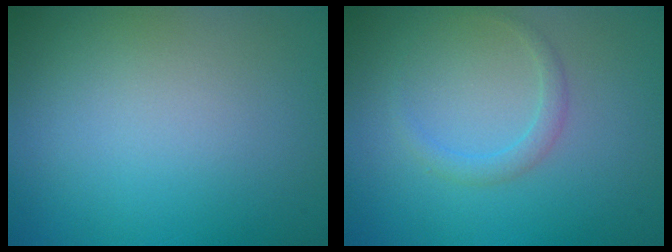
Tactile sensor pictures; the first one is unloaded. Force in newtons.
{"total": 1.4, "press": 1.4, "slide": 0.0}